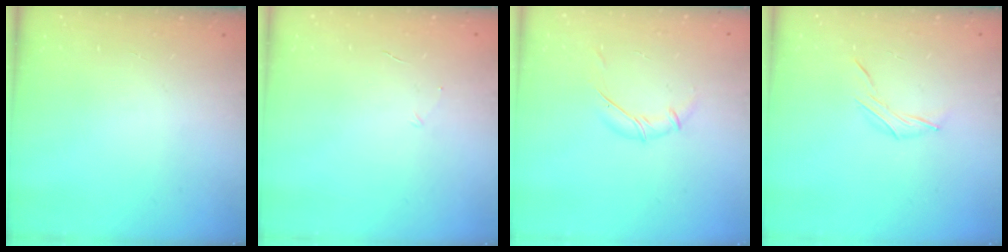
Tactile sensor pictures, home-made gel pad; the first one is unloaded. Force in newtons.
{"total": 2.5, "press": 2.3, "slide": 0.8}
{"total": 5.8, "press": 5.7, "slide": 1.0}
{"total": 6.1, "press": 6.0, "slide": 1.5}